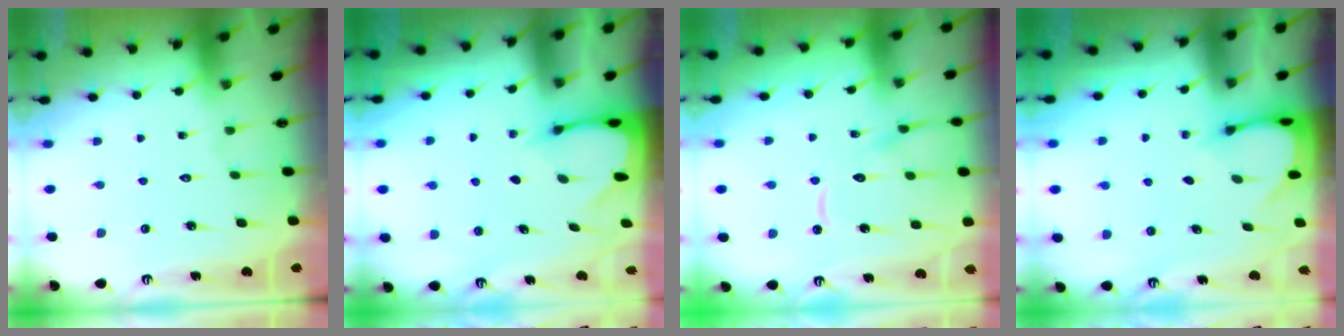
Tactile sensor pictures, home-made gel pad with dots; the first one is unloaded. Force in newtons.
{"total": 2.6, "press": 2.6, "slide": 0.3}
{"total": 13.0, "press": 12.9, "slide": 1.3}
{"total": 3.2, "press": 3.2, "slide": 0.2}